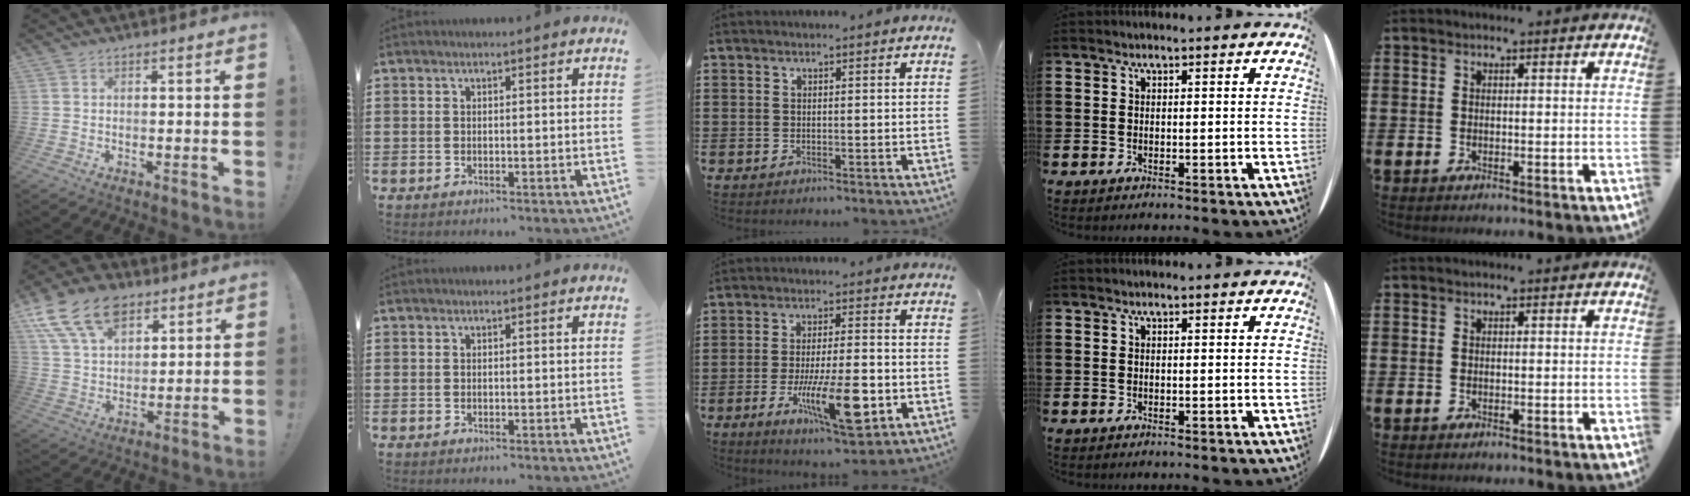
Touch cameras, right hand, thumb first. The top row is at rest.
{"thumb": {"total": 16.5, "force": [9.5, 10.4, 8.6], "torque": [-0.154, -0.051, 0.177]}, "middle": {"total": 11.7, "force": [-4.1, 3.4, 10.4], "torque": [-0.185, -0.008, -0.067]}}